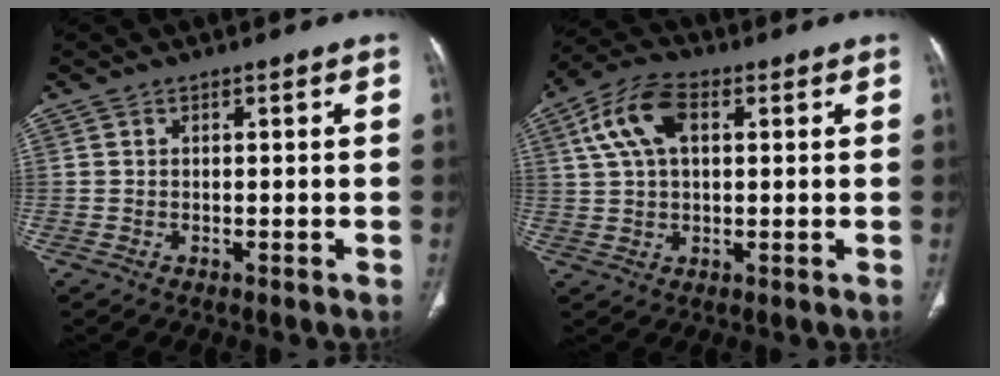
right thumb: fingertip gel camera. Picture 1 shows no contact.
{"total": 10.1, "force": [3.1, 5.7, 7.8], "torque": [-0.157, 0.019, 0.054]}